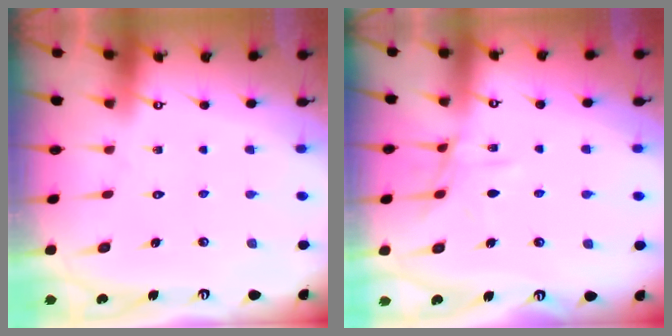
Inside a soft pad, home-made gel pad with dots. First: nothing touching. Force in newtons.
{"total": 7.5, "press": 7.5, "slide": 0.6}